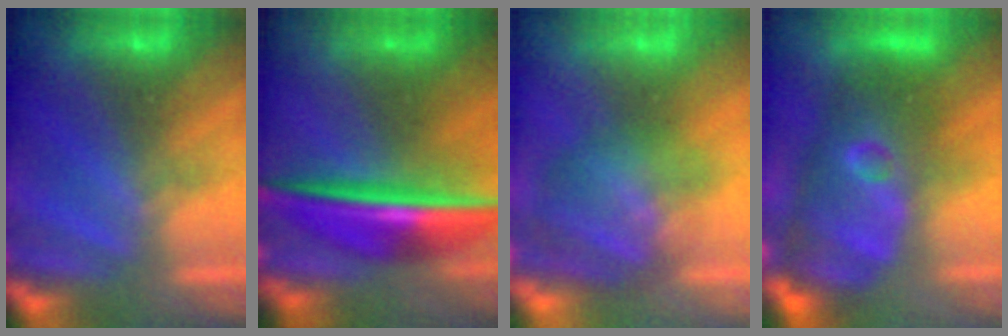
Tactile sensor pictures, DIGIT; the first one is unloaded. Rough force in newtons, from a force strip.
{"total": 7.7}
{"total": 3.6}
{"total": 7.6}